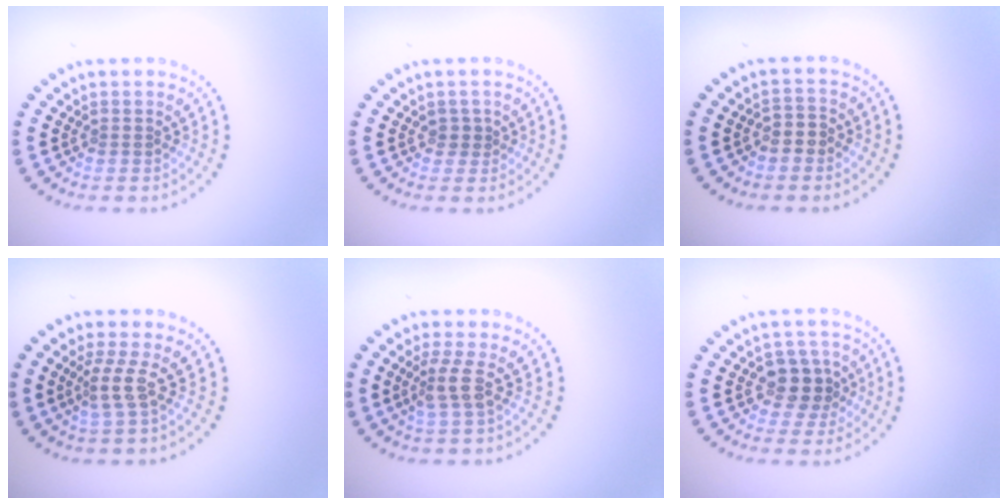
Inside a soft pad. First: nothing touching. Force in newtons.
{"total": 0.7, "press": 0.5, "slide": 0.5}
{"total": 1.5, "press": 1.3, "slide": 0.7}
{"total": 2.2, "press": 1.5, "slide": 1.7}
{"total": 2.4, "press": 1.7, "slide": 1.7}
{"total": 3.7, "press": 3.3, "slide": 1.5}